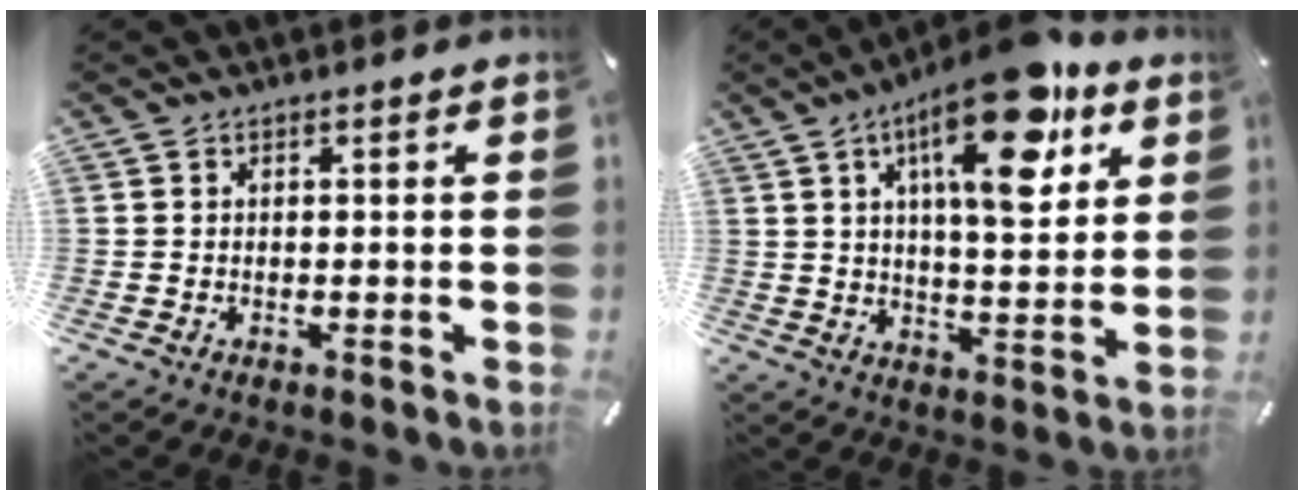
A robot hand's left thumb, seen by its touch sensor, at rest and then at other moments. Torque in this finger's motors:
{"motor_torque": [2.16, 2.29, 1.51, -1.26, 0.36]}